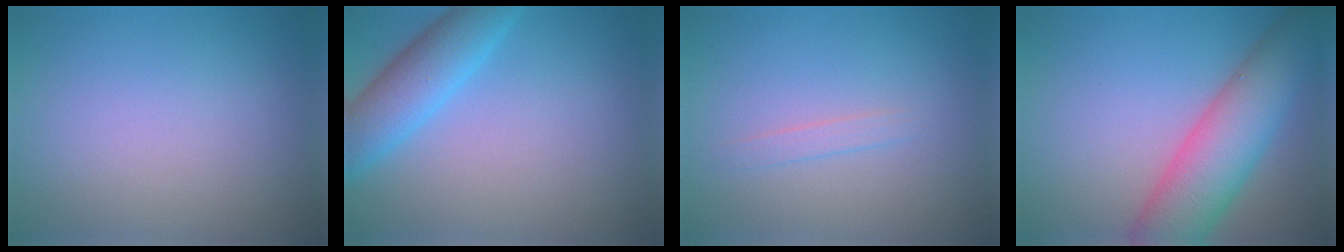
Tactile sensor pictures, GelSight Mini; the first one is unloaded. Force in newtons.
{"total": 4.9, "press": 4.9, "slide": 0.3}
{"total": 0.9, "press": 0.8, "slide": 0.1}
{"total": 8.2, "press": 8.2, "slide": 0.2}